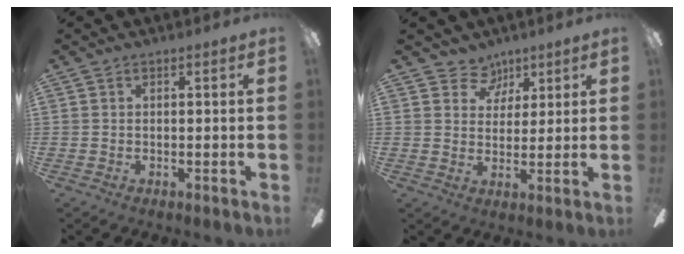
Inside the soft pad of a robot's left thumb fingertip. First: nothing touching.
{"total": 5.9, "force": [4.1, 4.3, 0.5], "torque": [-0.001, -0.025, 0.073]}